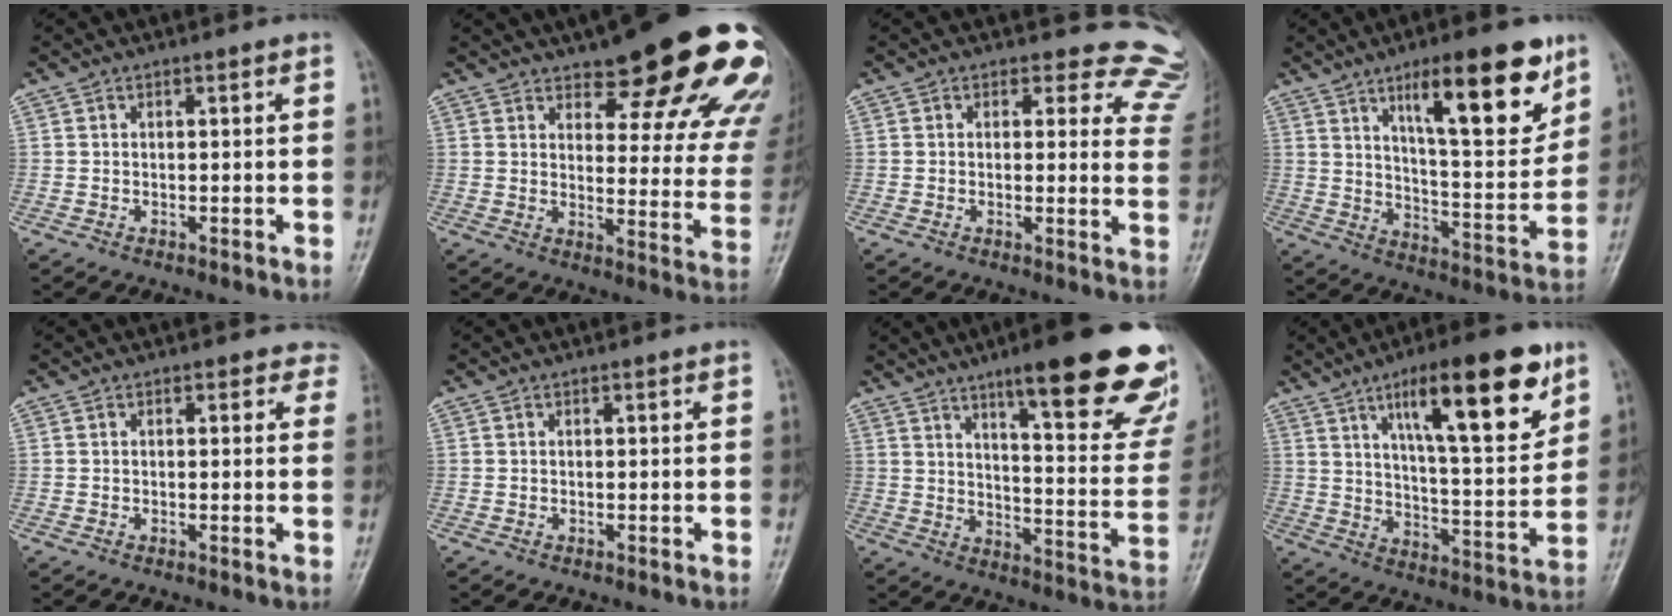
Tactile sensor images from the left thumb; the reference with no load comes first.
{"total": 24.4, "force": [16.4, 7.9, 16.2], "torque": [-0.164, -0.075, 0.197]}
{"total": 10.7, "force": [9.7, 4.4, 0.6], "torque": [0.051, -0.069, 0.064]}
{"total": 18.7, "force": [10.5, 5.3, 14.5], "torque": [-0.186, -0.057, 0.172]}
{"total": 2.6, "force": [1.8, 1.7, 1.0], "torque": [0.019, -0.004, 0.003]}
{"total": 0.0}
{"total": 27.0, "force": [17.0, 5.9, 20.2], "torque": [-0.233, -0.067, 0.232]}
{"total": 20.8, "force": [11.0, 5.5, 16.8], "torque": [-0.224, -0.046, 0.175]}